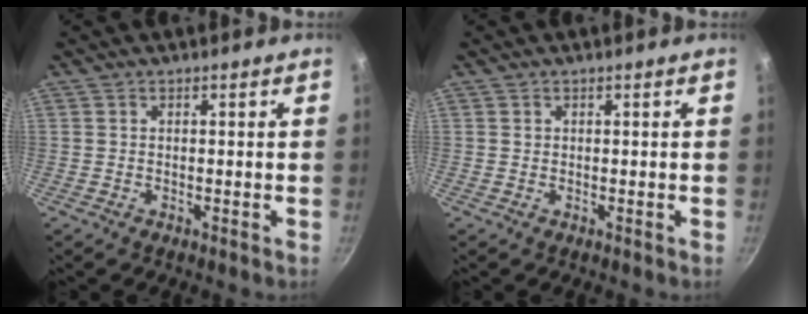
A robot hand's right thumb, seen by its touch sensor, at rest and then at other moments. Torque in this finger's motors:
{"motor_torque": [-0.29, 0.51, 0.43, -0.30, 0.03]}